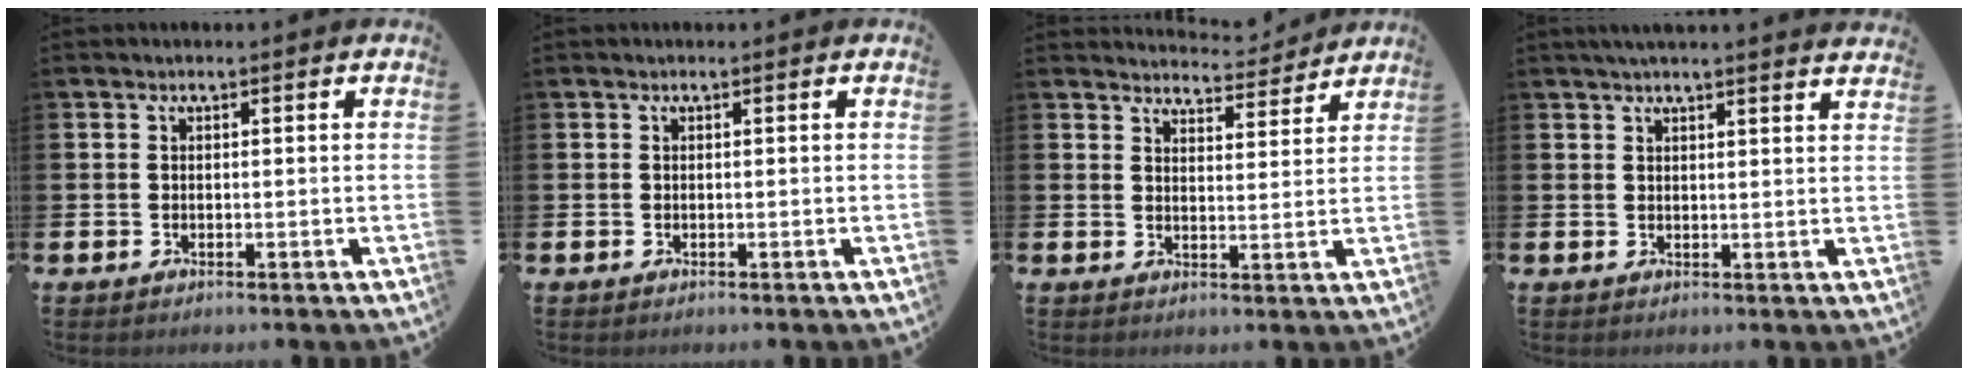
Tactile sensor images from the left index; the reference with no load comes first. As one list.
[{"total": 0.0}, {"total": 4.4, "force": [4.4, 0.3, 0.1], "torque": [0.000, -0.035, 0.075]}, {"total": 2.8, "force": [2.7, -0.5, 0.4], "torque": [-0.005, -0.014, 0.048]}]